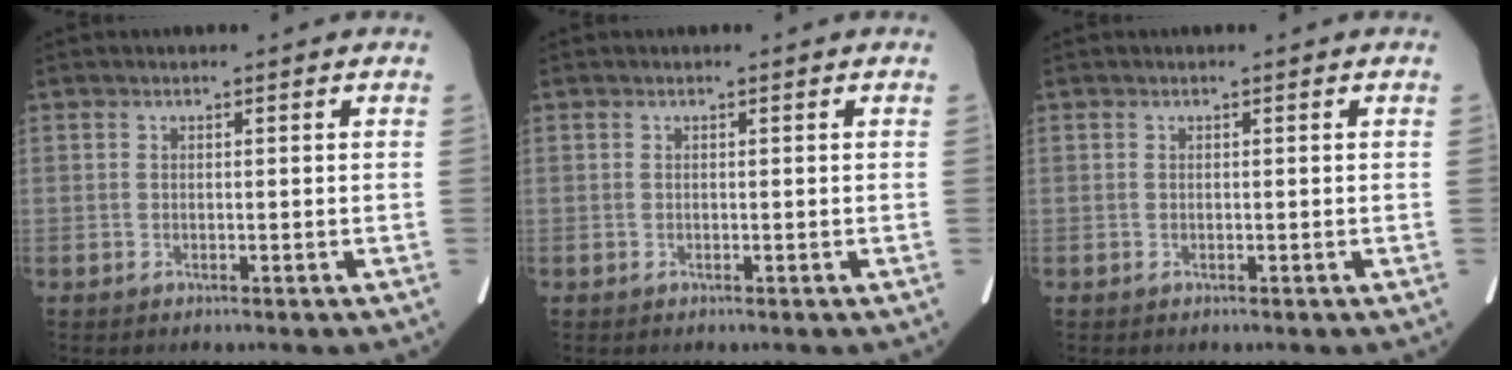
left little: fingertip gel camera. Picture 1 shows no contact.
{"total": 0.0}
{"total": 0.0}